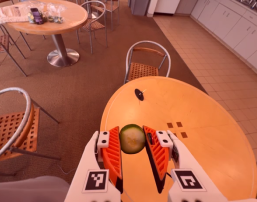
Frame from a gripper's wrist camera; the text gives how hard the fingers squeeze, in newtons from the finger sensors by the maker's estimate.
{"total": 7.5, "left": 7.5, "right": 7.4}